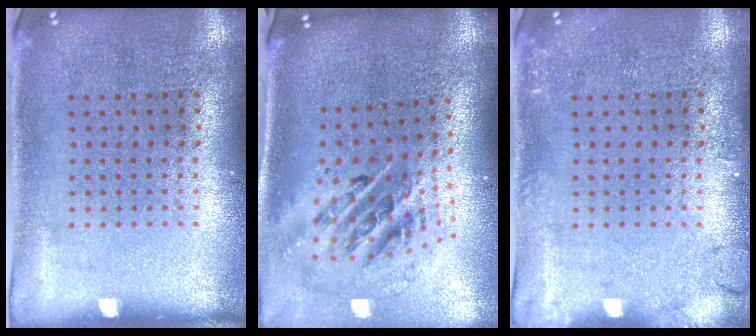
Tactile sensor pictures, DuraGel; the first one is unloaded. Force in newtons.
{"total": 2.3, "press": 1.6, "slide": 1.7}
{"total": 1.7, "press": 1.7, "slide": 0.3}